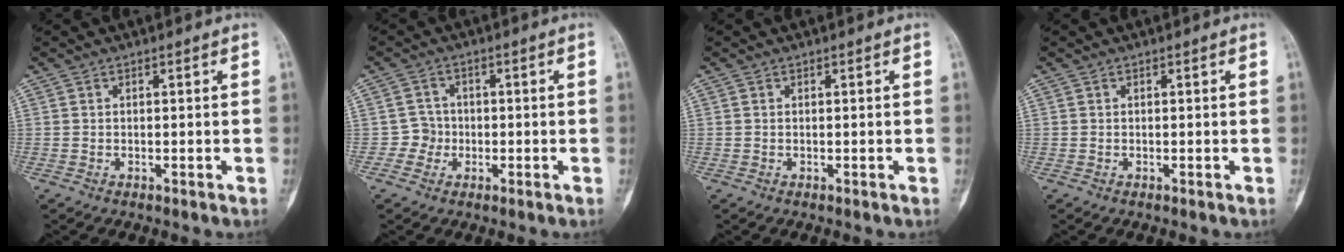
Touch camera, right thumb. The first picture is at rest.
{"total": 3.1, "force": [-0.8, 3.0, 0.1], "torque": [0.020, 0.012, -0.022]}
{"total": 0.0}
{"total": 0.0}